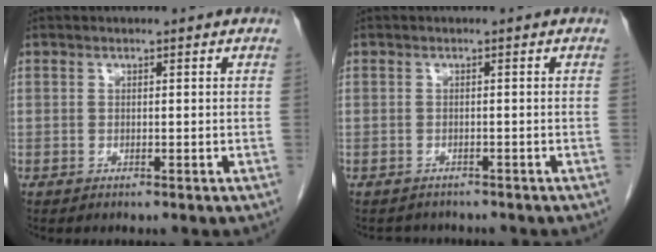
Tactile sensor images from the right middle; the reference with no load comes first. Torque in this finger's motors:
{"motor_torque": [-0.15, 0.15, -0.04, -0.01]}